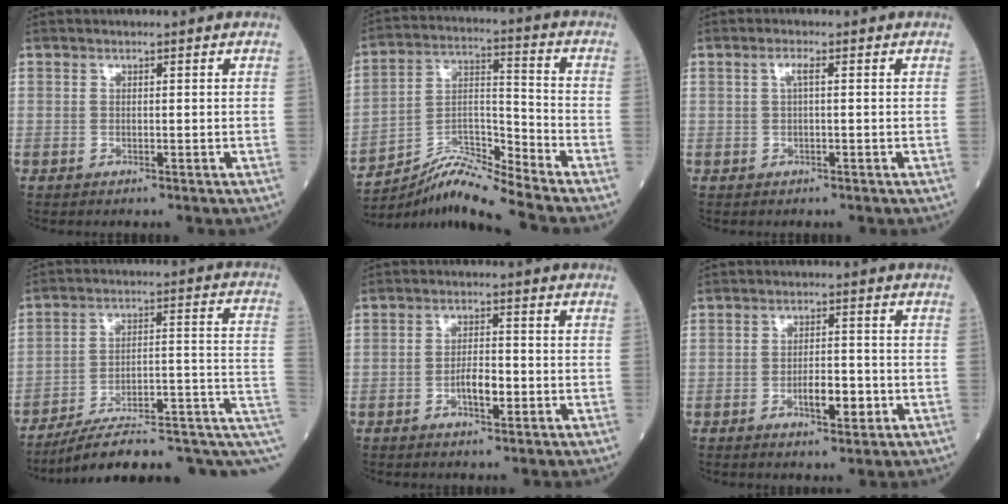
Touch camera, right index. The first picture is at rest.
{"total": 9.8, "force": [-9.1, -1.4, 3.2], "torque": [-0.071, 0.017, -0.166]}
{"total": 1.4, "force": [0.3, 0.2, 1.4], "torque": [-0.028, 0.004, 0.003]}
{"total": 19.6, "force": [-8.5, 5.8, 16.7], "torque": [-0.185, 0.067, -0.107]}
{"total": 3.8, "force": [-1.3, 1.2, 3.3], "torque": [-0.055, 0.004, -0.021]}
{"total": 4.6, "force": [-1.5, 1.6, 4.1], "torque": [-0.063, 0.001, -0.021]}